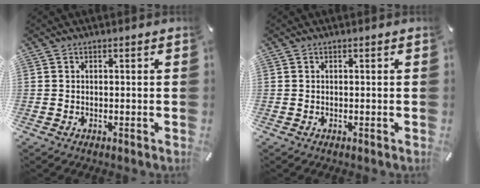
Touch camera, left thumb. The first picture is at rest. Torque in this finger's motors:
{"motor_torque": [-0.17, -0.09, 0.00, 0.00, 0.00]}